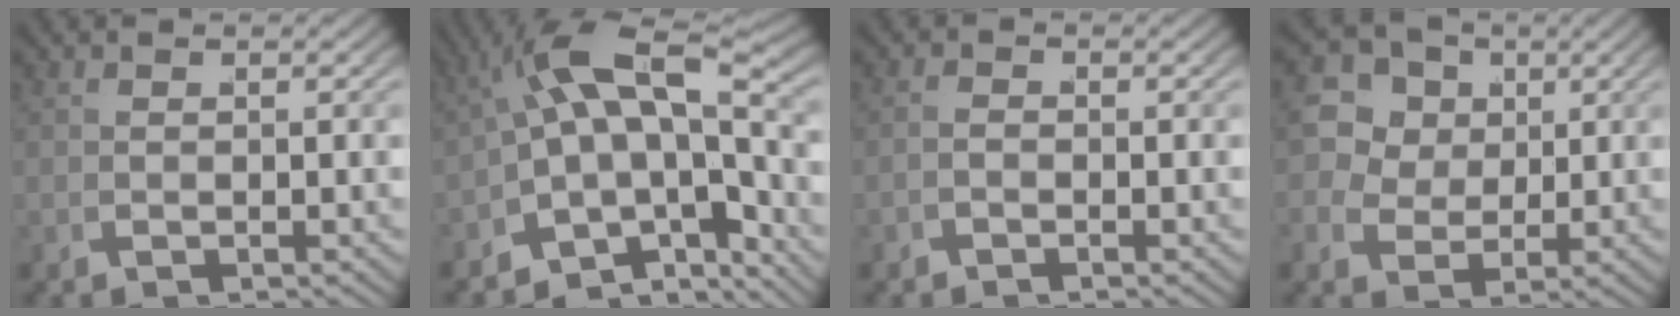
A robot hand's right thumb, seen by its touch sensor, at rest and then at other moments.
{"total": 12.0, "force": [-2.0, 7.6, 9.1], "torque": [-0.167, -0.040, -0.019]}
{"total": 0.7, "force": [-0.7, 0.1, 0.0], "torque": [0.005, 0.001, -0.017]}
{"total": 9.7, "force": [2.3, 8.2, 4.8], "torque": [-0.102, -0.014, 0.032]}